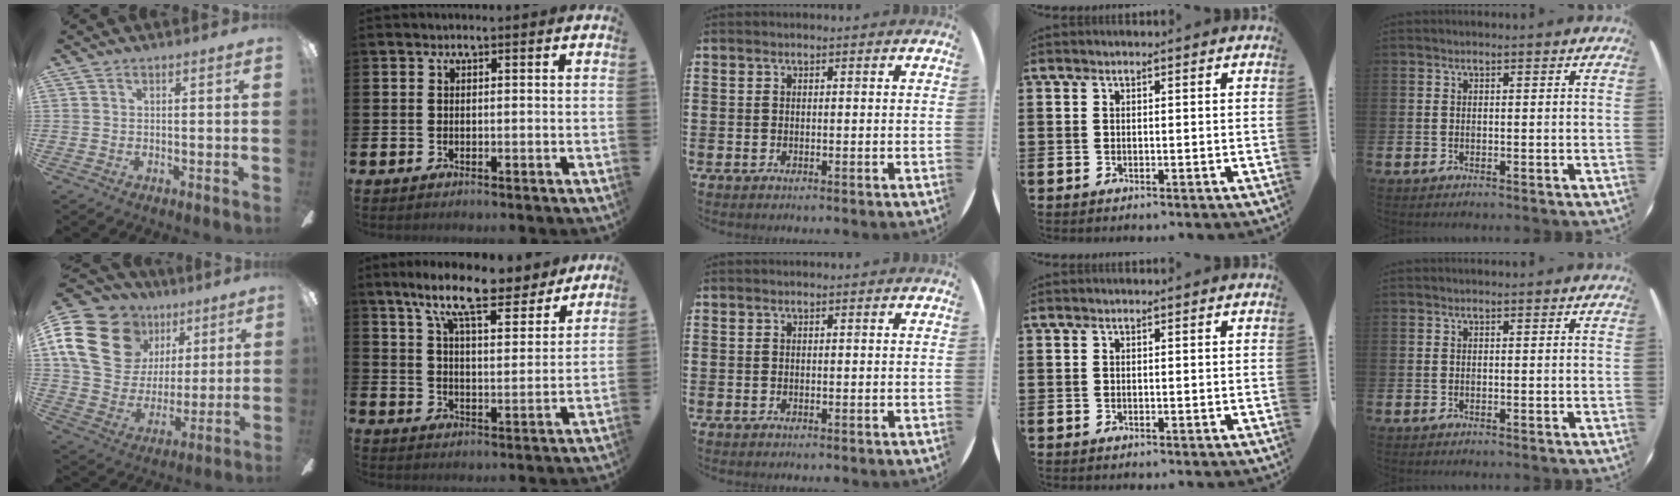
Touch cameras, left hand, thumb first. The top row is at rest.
{"thumb": {"total": 22.5, "force": [9.9, 16.9, 11.0], "torque": [-0.216, -0.030, 0.195]}, "index": {"total": 11.4, "force": [9.3, 2.7, 6.2], "torque": [-0.128, -0.046, 0.158]}}